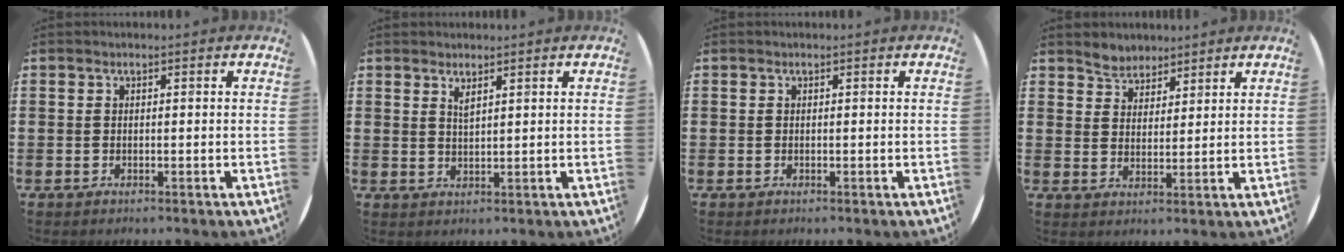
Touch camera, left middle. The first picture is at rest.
{"total": 1.6, "force": [1.4, 0.1, 0.7], "torque": [-0.015, 0.002, 0.025]}
{"total": 0.0}
{"total": 3.3, "force": [3.1, 1.1, -0.4], "torque": [-0.002, -0.005, 0.060]}